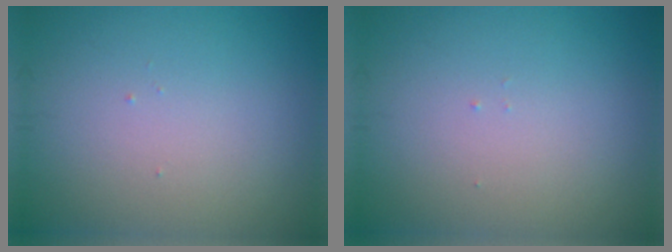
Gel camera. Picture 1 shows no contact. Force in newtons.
{"total": 0.0}